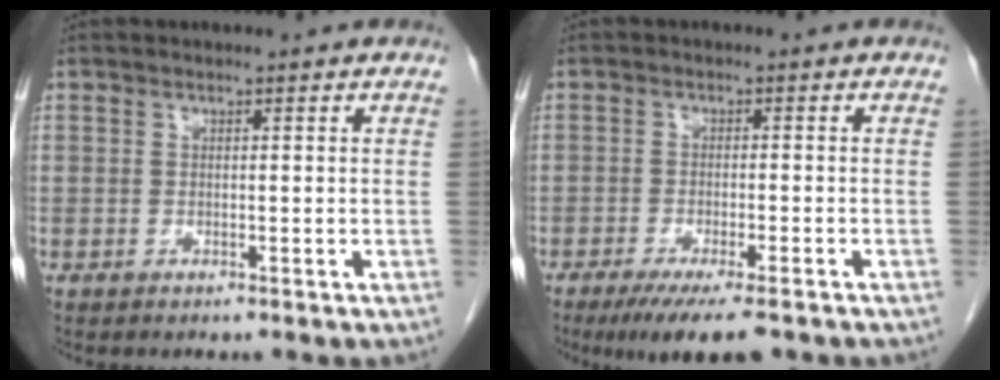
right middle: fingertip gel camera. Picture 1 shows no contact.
{"total": 8.3, "force": [-6.0, 1.3, 5.5], "torque": [-0.080, -0.017, -0.091]}